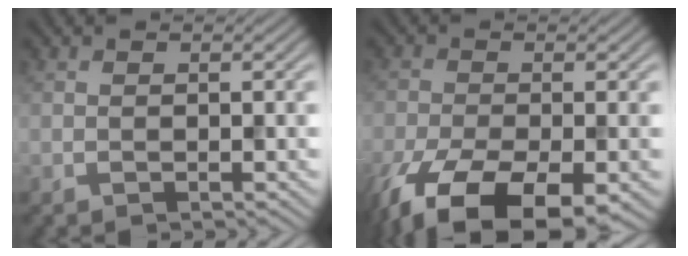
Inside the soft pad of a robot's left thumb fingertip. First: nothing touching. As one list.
[{"total": 14.5, "force": [-8.4, 6.4, 10.0], "torque": [-0.207, -0.057, -0.126]}]